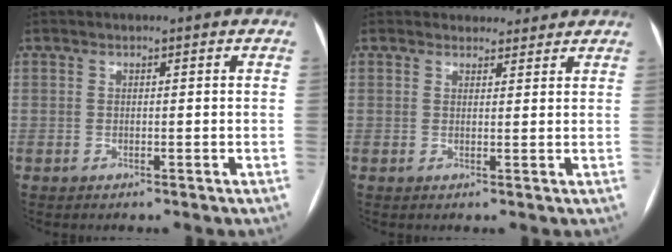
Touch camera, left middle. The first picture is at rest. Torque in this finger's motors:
{"motor_torque": [0.01, -0.01, -0.01, -0.01]}